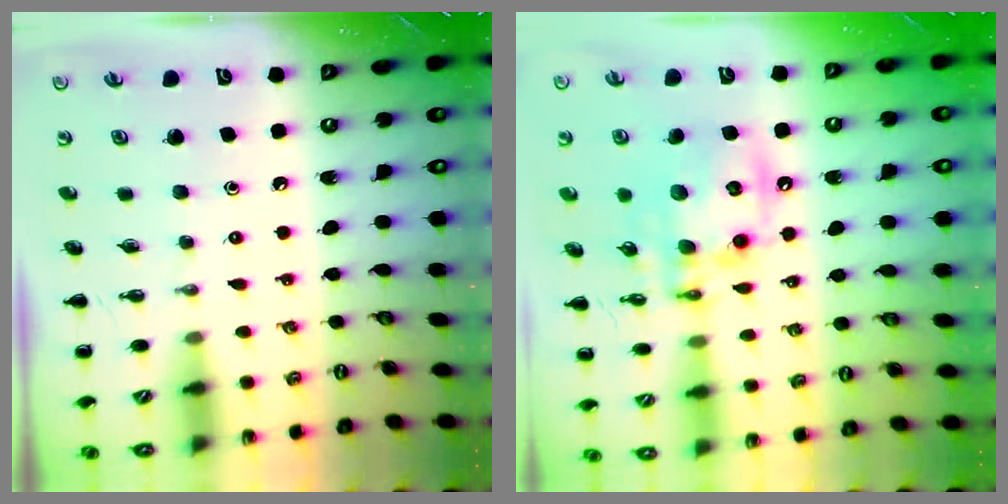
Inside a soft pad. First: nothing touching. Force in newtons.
{"total": 14.5, "press": 14.2, "slide": 2.7}